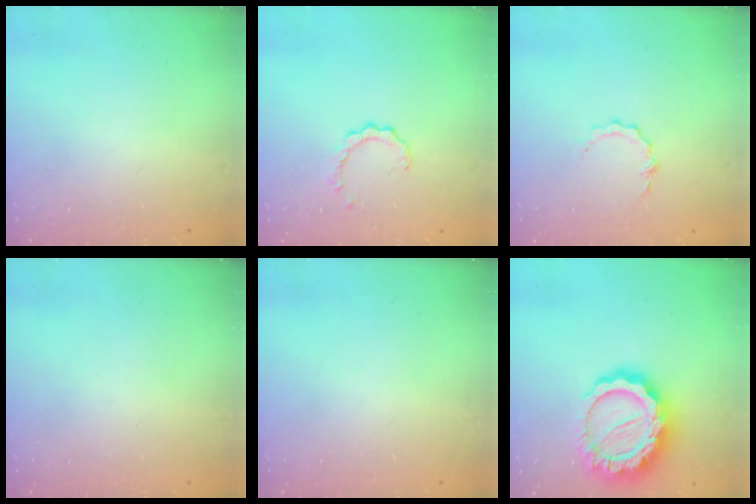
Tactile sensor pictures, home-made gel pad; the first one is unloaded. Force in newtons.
{"total": 1.8, "press": 1.8, "slide": 0.3}
{"total": 5.3, "press": 5.3, "slide": 0.4}
{"total": 0.0}
{"total": 0.0}
{"total": 18.2, "press": 18.1, "slide": 1.5}